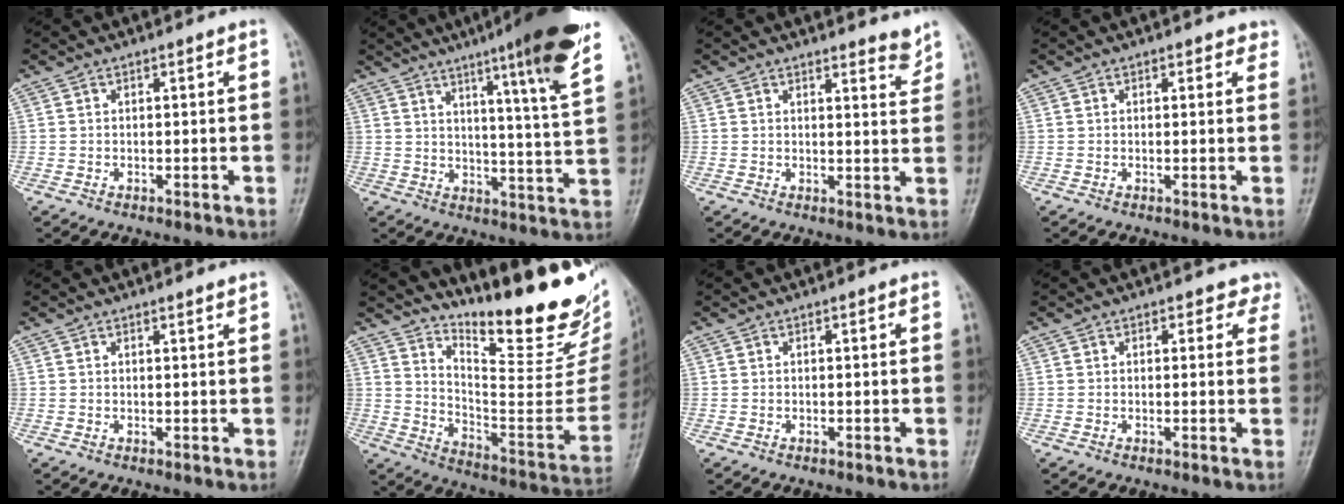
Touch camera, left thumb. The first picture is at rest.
{"total": 16.3, "force": [10.0, 0.6, 12.9], "torque": [-0.177, -0.050, 0.133]}
{"total": 3.1, "force": [2.8, 0.7, 1.0], "torque": [-0.004, -0.029, 0.032]}
{"total": 1.6, "force": [1.1, 1.1, 0.6], "torque": [0.014, -0.004, 0.006]}
{"total": 0.8, "force": [0.7, 0.1, 0.2], "torque": [-0.004, -0.006, 0.011]}
{"total": 25.5, "force": [19.3, 7.1, 15.2], "torque": [-0.186, -0.146, 0.281]}
{"total": 0.0}
{"total": 2.5, "force": [1.8, 1.7, 0.2], "torque": [0.026, -0.008, 0.004]}